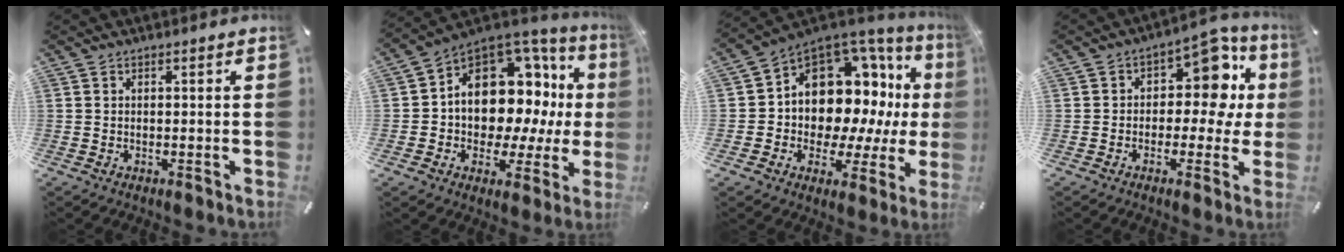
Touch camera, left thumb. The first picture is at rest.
{"total": 14.6, "force": [4.0, 10.8, 9.1], "torque": [-0.144, -0.054, 0.072]}
{"total": 14.7, "force": [4.7, 11.3, 8.0], "torque": [-0.122, -0.069, 0.092]}
{"total": 12.4, "force": [3.6, 7.8, 8.9], "torque": [-0.111, -0.030, 0.061]}